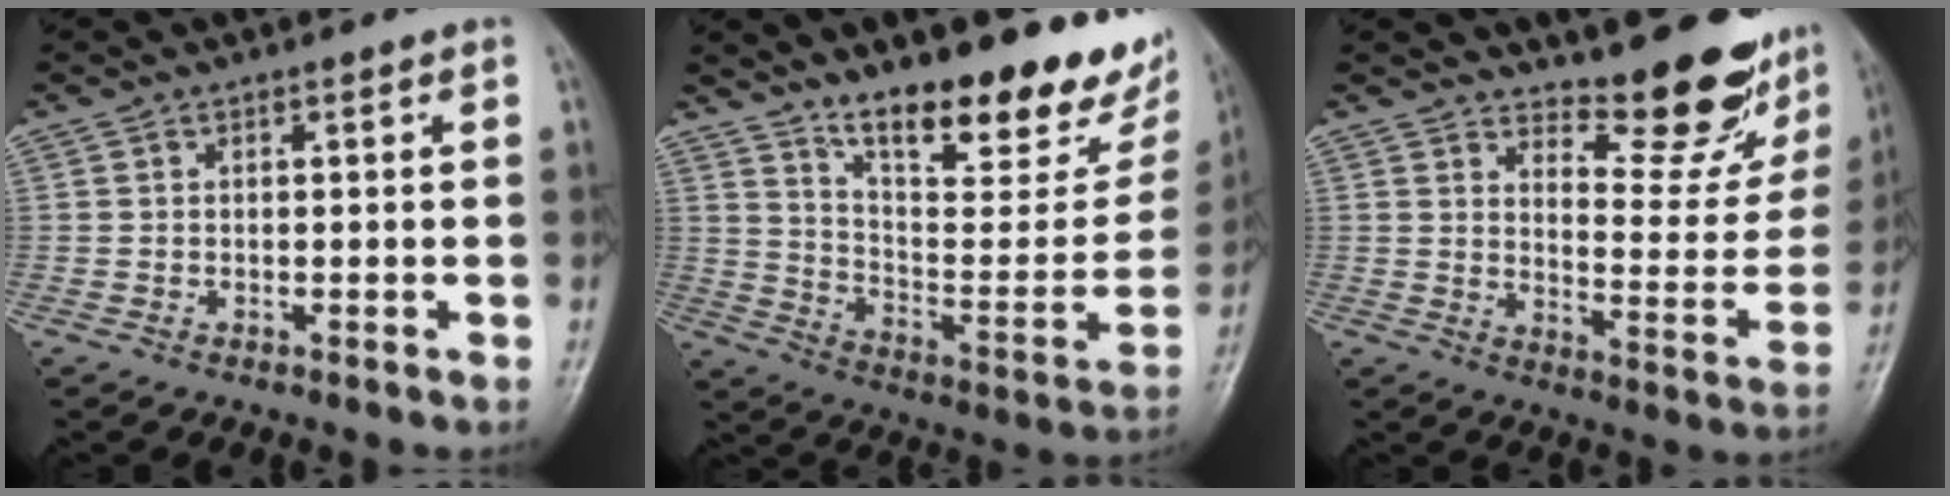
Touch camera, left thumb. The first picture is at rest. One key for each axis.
{"total": 25.9, "fx": 18.2, "fy": 8.1, "fz": 16.6, "tx": -0.196, "ty": -0.102, "tz": 0.273}
{"total": 14.7, "fx": 13.0, "fy": 4.2, "fz": 5.4, "tx": -0.035, "ty": -0.125, "tz": 0.169}